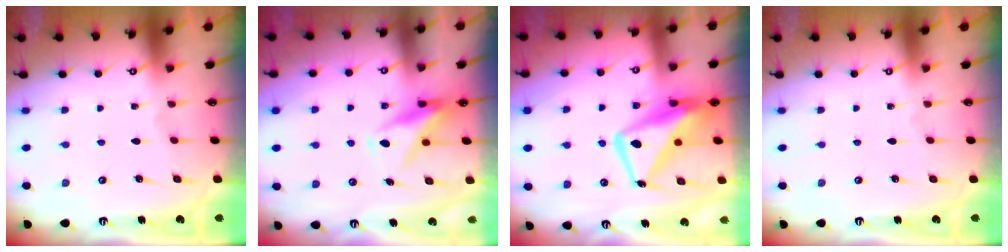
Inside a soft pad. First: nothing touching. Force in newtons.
{"total": 10.3, "press": 10.3, "slide": 0.9}
{"total": 13.8, "press": 13.8, "slide": 1.3}
{"total": 0.0}